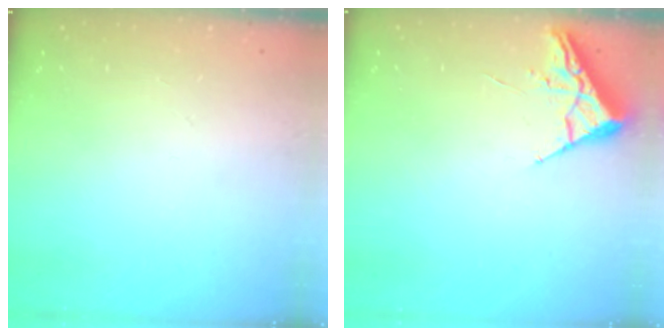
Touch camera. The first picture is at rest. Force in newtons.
{"total": 3.7, "press": 3.6, "slide": 0.5}